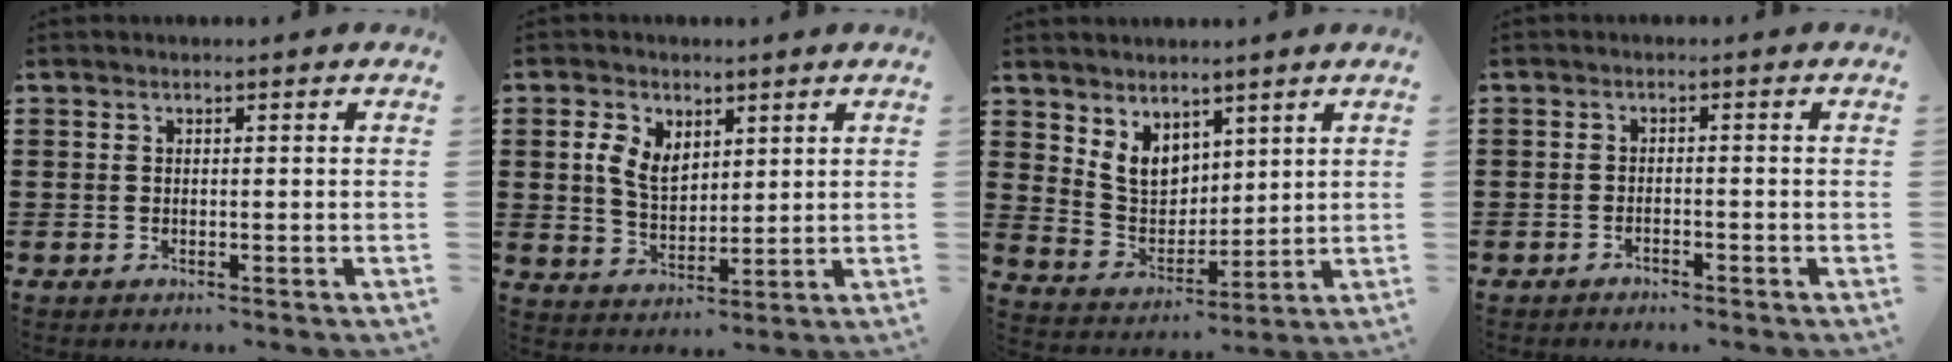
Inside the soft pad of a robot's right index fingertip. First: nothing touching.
{"total": 5.4, "force": [2.0, 3.7, 3.3], "torque": [-0.078, 0.014, 0.036]}
{"total": 6.1, "force": [3.7, 4.3, 2.2], "torque": [-0.065, -0.004, 0.071]}
{"total": 1.1, "force": [-1.1, 0.2, 0.2], "torque": [-0.008, 0.000, -0.022]}